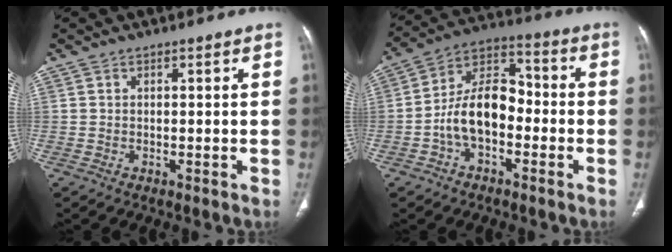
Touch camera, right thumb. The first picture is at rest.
{"total": 12.3, "force": [-3.0, 7.5, 9.3], "torque": [-0.148, 0.047, -0.063]}